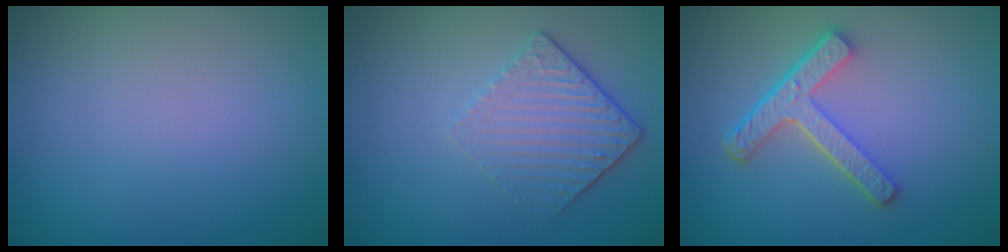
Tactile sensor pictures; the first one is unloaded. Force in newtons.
{"total": 4.3, "press": 3.0, "slide": 3.1}
{"total": 4.4, "press": 3.3, "slide": 2.9}